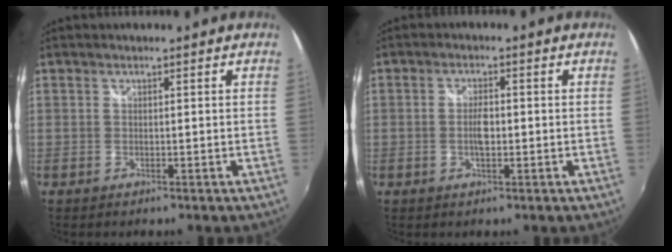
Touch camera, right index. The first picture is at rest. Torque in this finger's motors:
{"motor_torque": [0.24, 0.90, 0.15, 0.01]}